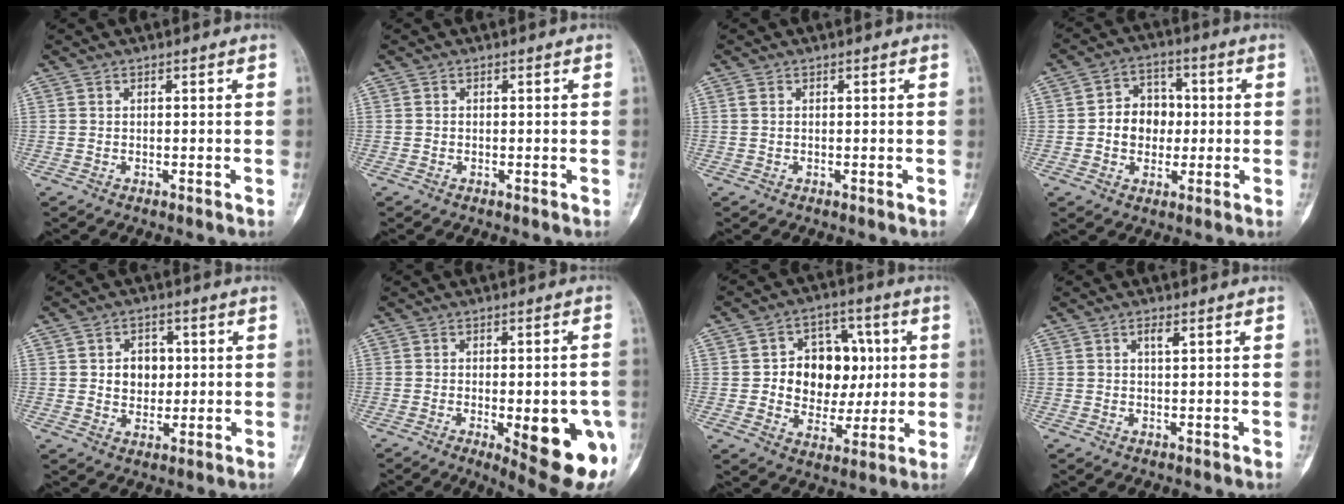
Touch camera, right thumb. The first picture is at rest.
{"total": 0.0}
{"total": 0.7, "force": [0.2, 0.4, 0.5], "torque": [-0.016, 0.002, 0.004]}
{"total": 8.4, "force": [-0.2, 6.9, 4.8], "torque": [-0.030, 0.017, -0.009]}
{"total": 6.1, "force": [0.8, 4.9, 3.6], "torque": [-0.019, 0.001, 0.015]}
{"total": 16.0, "force": [-4.7, 5.2, 14.3], "torque": [-0.136, 0.002, -0.040]}
{"total": 14.1, "force": [1.2, 11.1, 8.6], "torque": [-0.067, 0.017, 0.027]}
{"total": 1.5, "force": [0.7, 0.3, 1.3], "torque": [-0.022, 0.002, 0.011]}